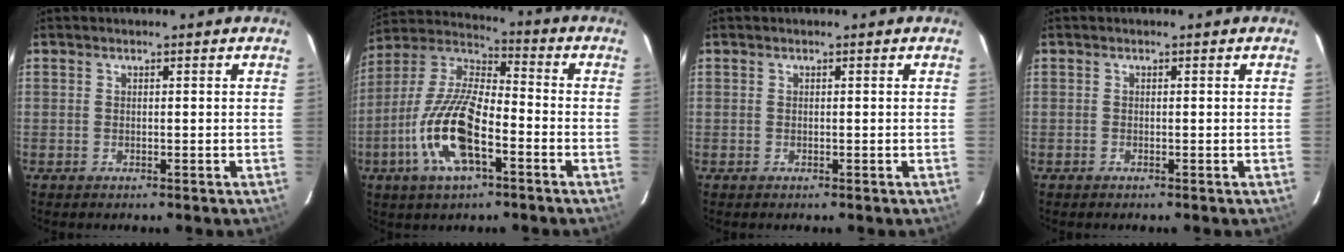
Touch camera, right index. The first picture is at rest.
{"total": 16.3, "force": [-6.4, 5.8, 13.8], "torque": [-0.289, -0.008, -0.130]}
{"total": 0.0}
{"total": 0.0}